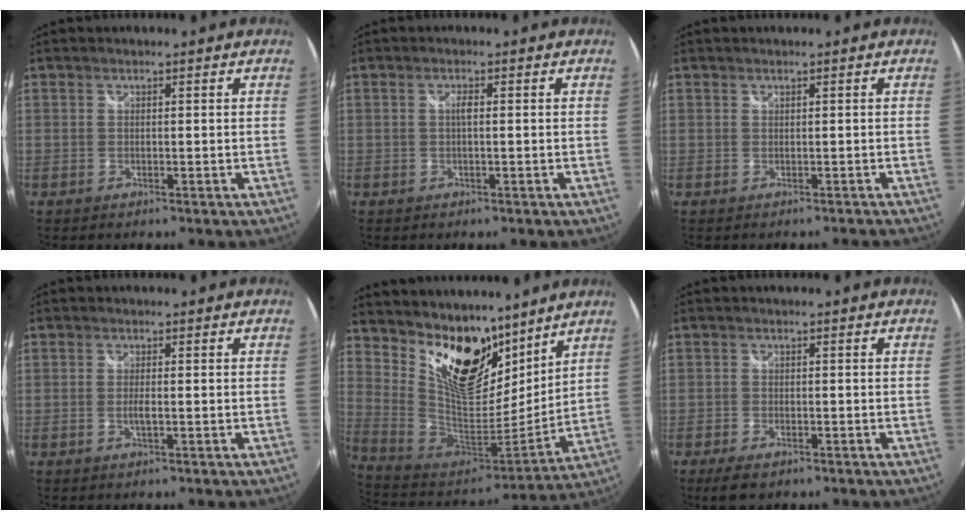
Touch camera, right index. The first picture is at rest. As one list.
[{"total": 1.2, "force": [0.0, 0.2, 1.2], "torque": [-0.023, 0.002, -0.002]}, {"total": 0.7, "force": [-0.4, 0.6, 0.1], "torque": [0.004, 0.004, -0.001]}, {"total": 1.7, "force": [-0.4, 0.1, 1.6], "torque": [-0.032, -0.004, -0.008]}, {"total": 19.7, "force": [12.3, 9.6, 12.0], "torque": [-0.228, 0.001, 0.227]}, {"total": 4.5, "force": [-3.1, 1.9, 2.6], "torque": [-0.062, -0.018, -0.055]}]